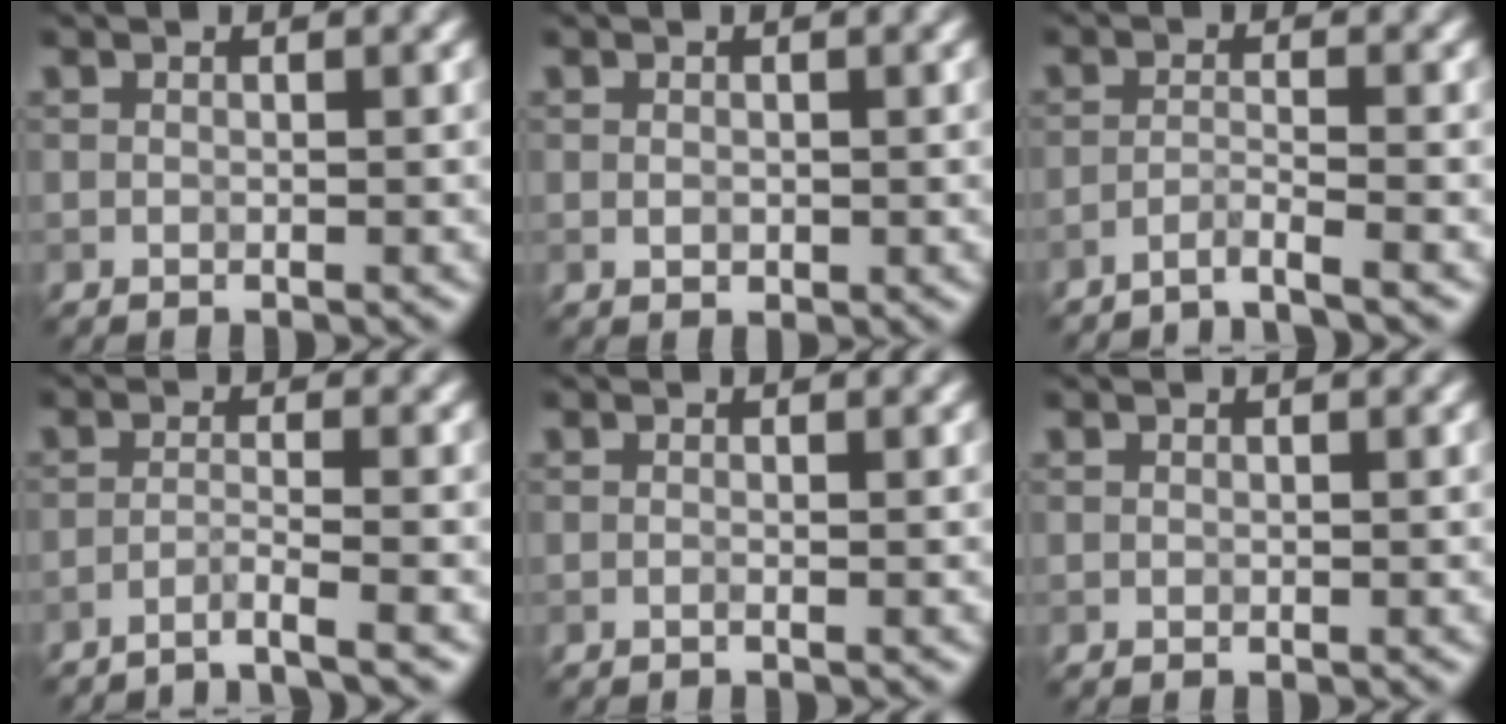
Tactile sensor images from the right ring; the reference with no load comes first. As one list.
[{"total": 0.9, "force": [0.0, 0.7, 0.6], "torque": [-0.012, -0.001, -0.001]}, {"total": 2.1, "force": [-1.7, 0.0, 1.2], "torque": [-0.014, 0.002, -0.048]}, {"total": 2.3, "force": [-1.7, 0.0, 1.5], "torque": [-0.016, 0.003, -0.049]}, {"total": 0.0}, {"total": 0.0}]